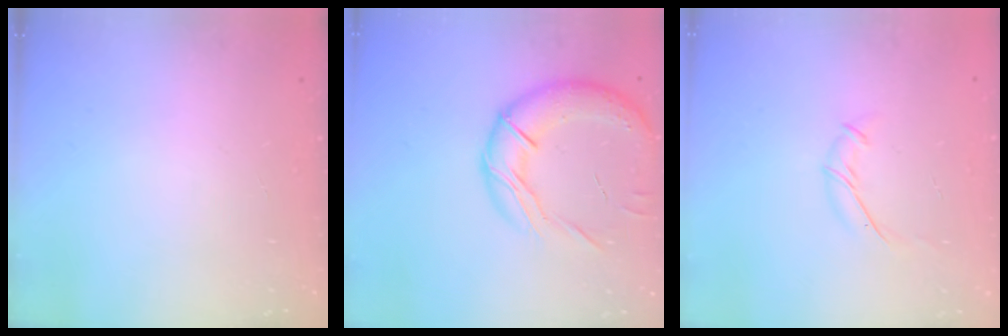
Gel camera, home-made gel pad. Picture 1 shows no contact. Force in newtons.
{"total": 17.8, "press": 17.6, "slide": 2.9}
{"total": 6.6, "press": 6.5, "slide": 1.4}